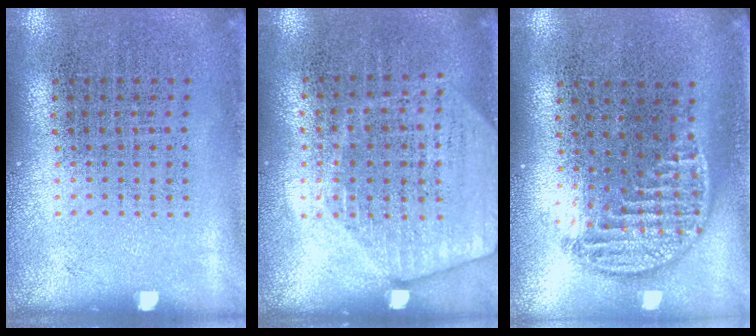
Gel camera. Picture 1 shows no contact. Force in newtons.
{"total": 1.7, "press": 1.6, "slide": 0.7}
{"total": 1.2, "press": 1.0, "slide": 0.6}